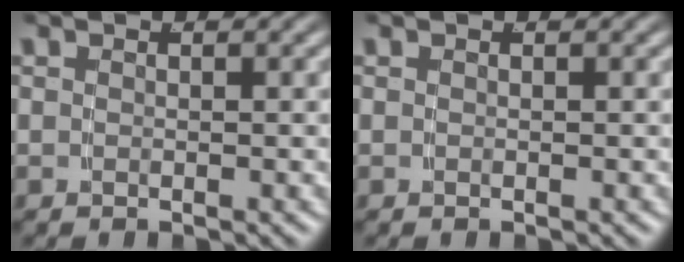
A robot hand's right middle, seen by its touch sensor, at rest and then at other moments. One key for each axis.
{"total": 0.0}